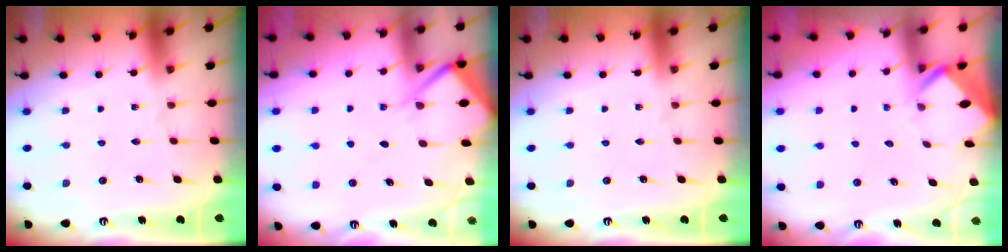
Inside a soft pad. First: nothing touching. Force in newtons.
{"total": 6.1, "press": 6.1, "slide": 0.6}
{"total": 0.0}
{"total": 2.7, "press": 2.7, "slide": 0.2}